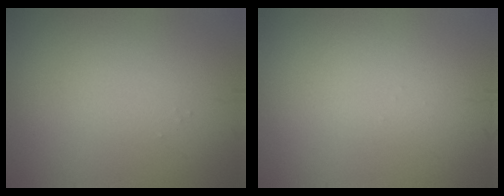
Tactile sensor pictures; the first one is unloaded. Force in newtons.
{"total": 0.0}